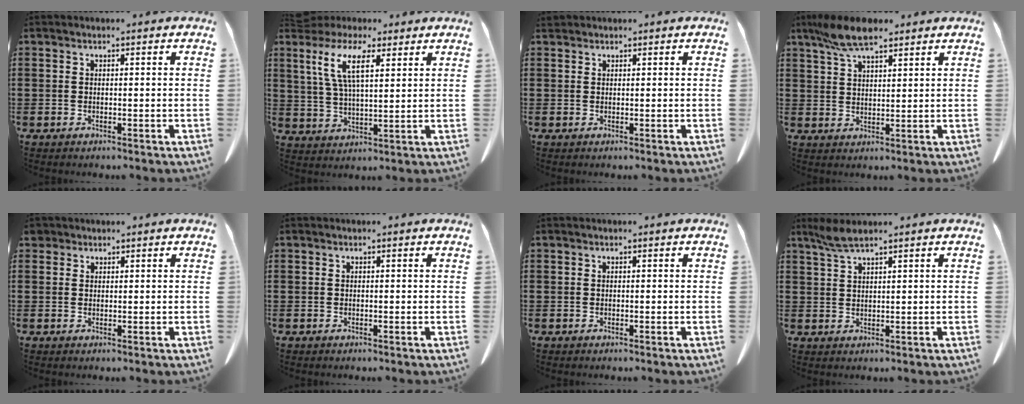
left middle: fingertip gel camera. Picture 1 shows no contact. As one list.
[{"total": 8.4, "force": [4.3, 2.9, 6.6], "torque": [-0.138, 0.002, 0.078]}, {"total": 0.7, "force": [0.6, 0.2, 0.1], "torque": [-0.006, 0.000, 0.013]}, {"total": 7.4, "force": [5.4, 2.1, 4.7], "torque": [-0.105, -0.003, 0.100]}, {"total": 1.5, "force": [1.2, 0.8, 0.2], "torque": [-0.011, 0.003, 0.025]}, {"total": 0.0}, {"total": 0.0}, {"total": 3.1, "force": [2.4, 0.2, 2.0], "torque": [-0.046, -0.001, 0.045]}]